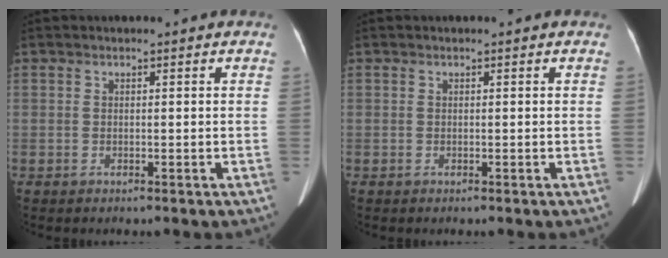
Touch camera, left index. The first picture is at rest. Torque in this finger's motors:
{"motor_torque": [0.00, 0.00, 0.00, 0.00]}